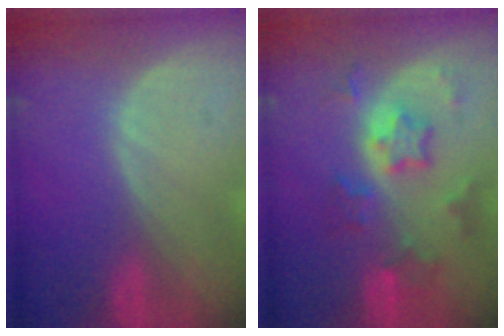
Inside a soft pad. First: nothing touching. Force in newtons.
{"total": 7.2, "press": 6.5, "slide": 3.1}